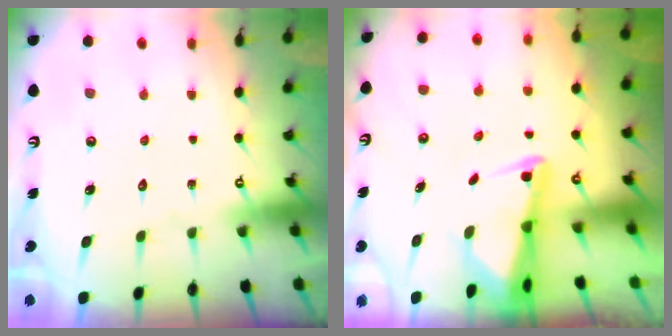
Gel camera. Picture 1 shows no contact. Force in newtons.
{"total": 2.7, "press": 2.7, "slide": 0.4}